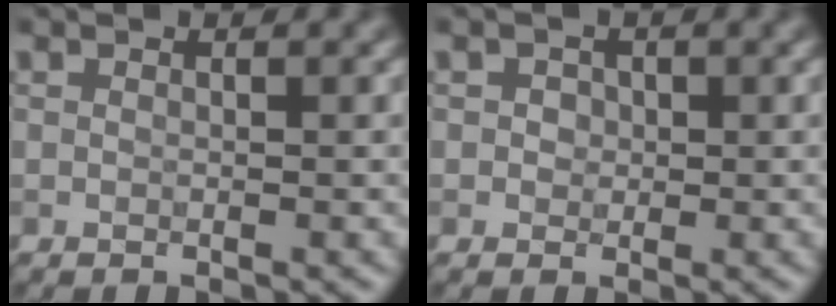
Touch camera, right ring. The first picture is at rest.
{"total": 1.3, "force": [0.2, 1.1, 0.5], "torque": [-0.003, 0.003, 0.001]}